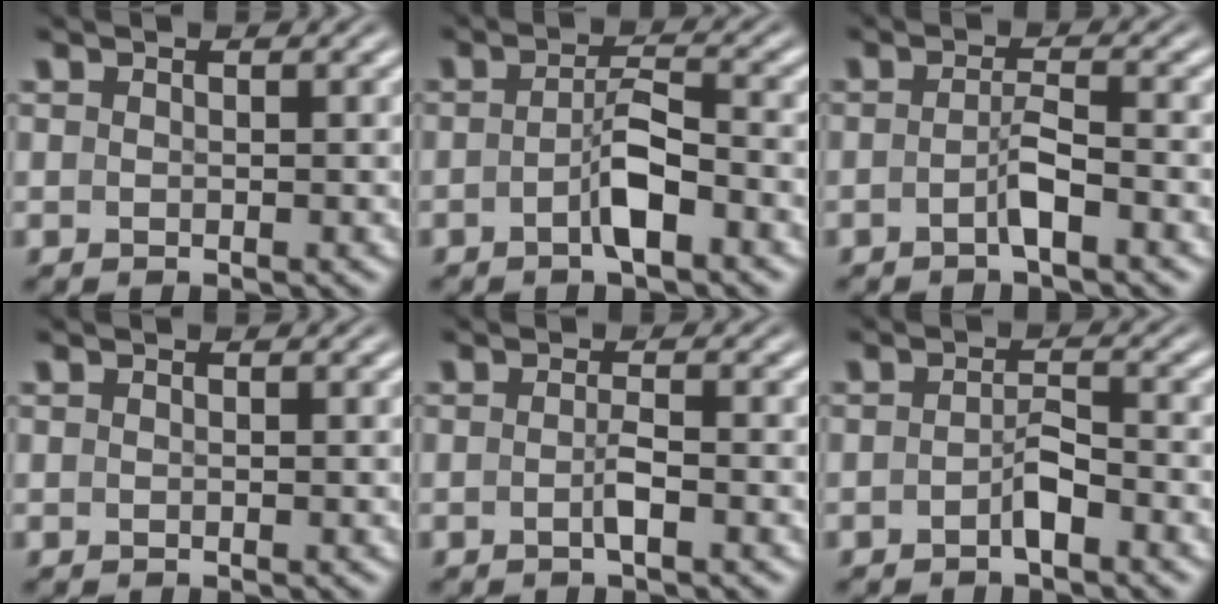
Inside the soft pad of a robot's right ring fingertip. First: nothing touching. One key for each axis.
{"total": 2.9, "fx": -1.6, "fy": 0.3, "fz": 2.4, "tx": -0.034, "ty": -0.004, "tz": -0.026}
{"total": 2.1, "fx": -1.5, "fy": -0.3, "fz": 1.5, "tx": -0.019, "ty": -0.001, "tz": -0.026}
{"total": 0.0}
{"total": 1.4, "fx": -0.9, "fy": -0.3, "fz": 1.1, "tx": -0.016, "ty": 0.001, "tz": -0.019}
{"total": 1.8, "fx": -1.4, "fy": 0.3, "fz": 1.2, "tx": -0.010, "ty": 0.000, "tz": -0.025}